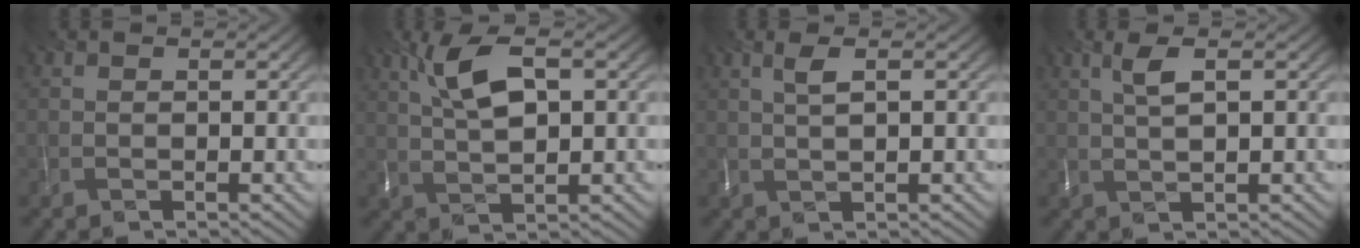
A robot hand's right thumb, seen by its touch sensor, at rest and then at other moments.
{"total": 6.9, "force": [2.4, 2.2, 6.1], "torque": [-0.133, 0.010, 0.050]}
{"total": 2.2, "force": [0.8, 0.1, 2.1], "torque": [-0.048, 0.007, 0.018]}
{"total": 2.8, "force": [1.1, 0.3, 2.6], "torque": [-0.061, 0.006, 0.025]}